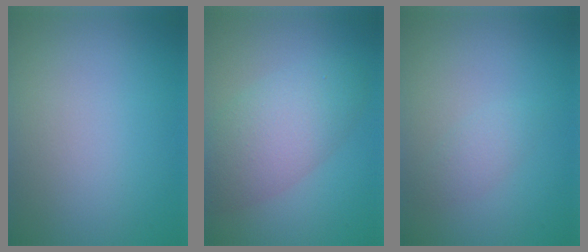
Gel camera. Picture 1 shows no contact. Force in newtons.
{"total": 5.5, "press": 5.5, "slide": 0.2}
{"total": 1.3, "press": 1.3, "slide": 0.0}